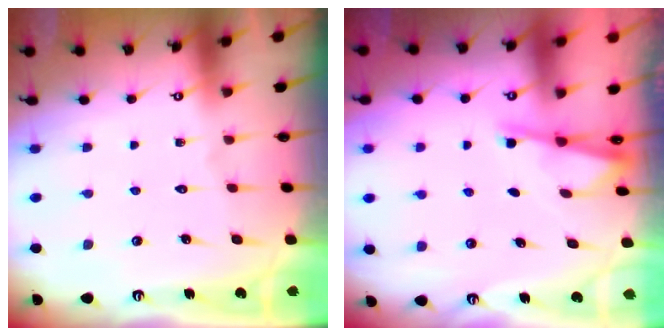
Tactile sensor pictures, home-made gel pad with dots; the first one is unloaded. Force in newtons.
{"total": 2.0, "press": 2.0, "slide": 0.4}